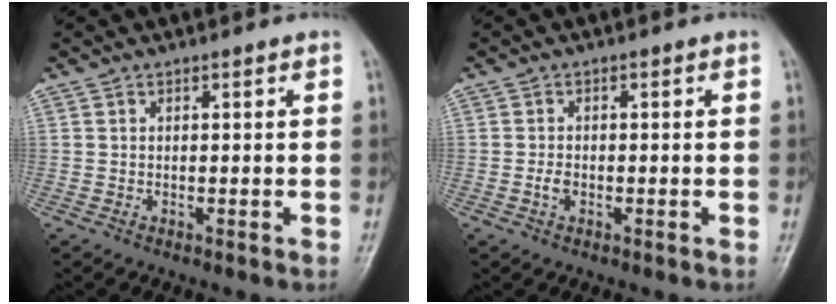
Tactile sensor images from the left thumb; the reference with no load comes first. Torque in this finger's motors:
{"motor_torque": [-0.25, 0.31, 0.17, 0.28, 0.03]}